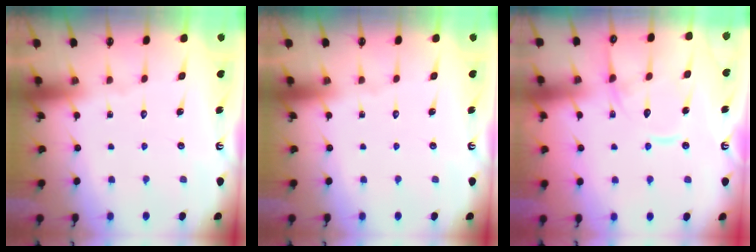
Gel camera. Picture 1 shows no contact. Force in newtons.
{"total": 0.0}
{"total": 12.0, "press": 12.0, "slide": 1.2}